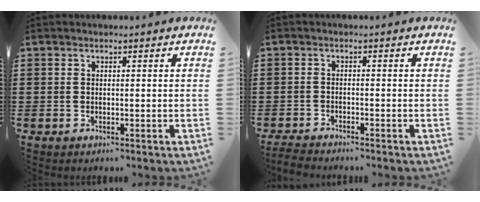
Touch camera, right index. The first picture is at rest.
{"total": 2.2, "force": [-2.2, 0.0, 0.2], "torque": [-0.012, -0.003, -0.047]}